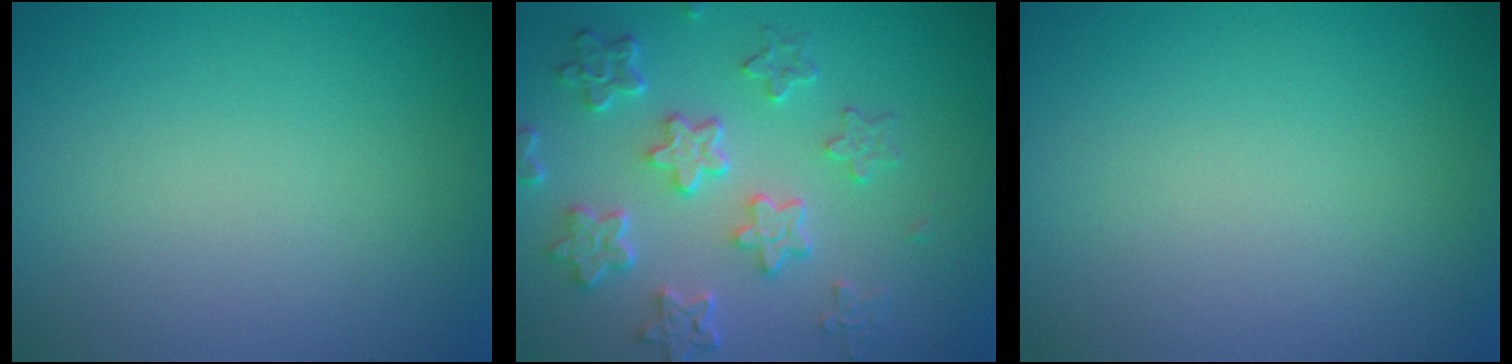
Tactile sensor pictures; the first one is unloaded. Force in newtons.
{"total": 6.1, "press": 4.6, "slide": 4.0}
{"total": 0.0}